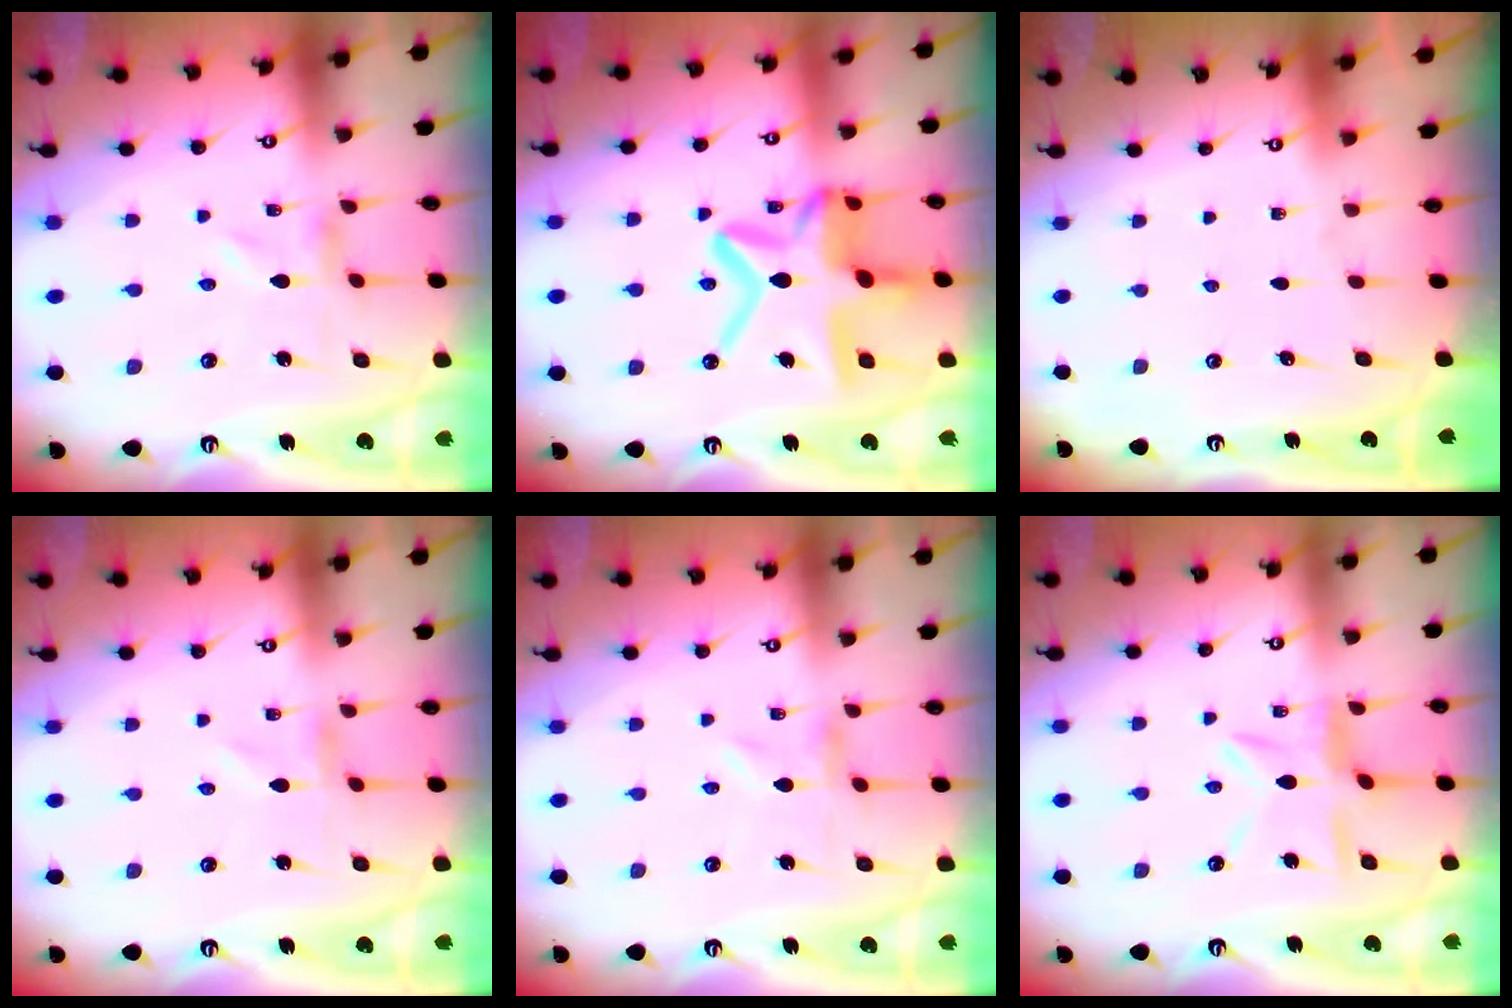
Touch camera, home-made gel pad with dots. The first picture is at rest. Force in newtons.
{"total": 19.4, "press": 19.4, "slide": 1.8}
{"total": 0.0}
{"total": 0.0}
{"total": 0.0}
{"total": 9.2, "press": 9.2, "slide": 0.8}